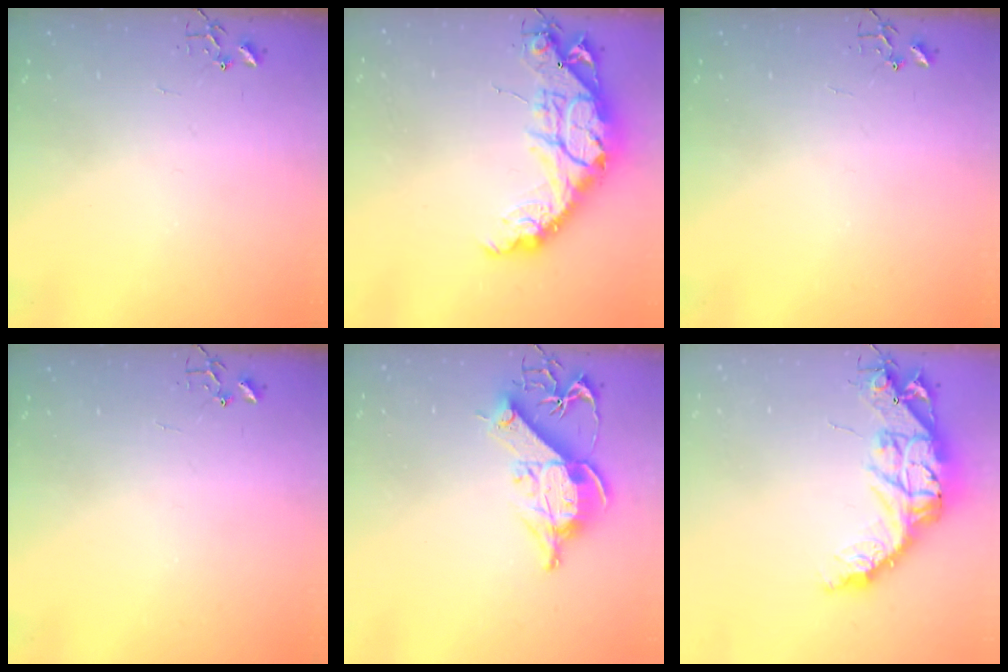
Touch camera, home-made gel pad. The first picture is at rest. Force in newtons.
{"total": 17.5, "press": 17.5, "slide": 1.5}
{"total": 0.0}
{"total": 0.0}
{"total": 12.7, "press": 12.5, "slide": 2.0}
{"total": 15.6, "press": 15.5, "slide": 1.3}